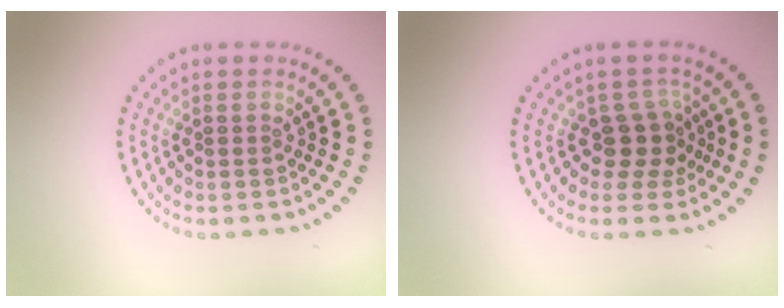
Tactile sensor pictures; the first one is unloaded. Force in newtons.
{"total": 2.6, "press": 2.1, "slide": 1.6}